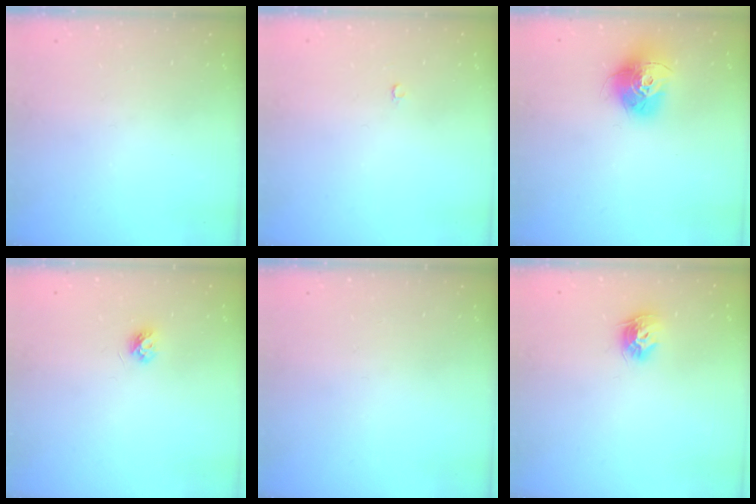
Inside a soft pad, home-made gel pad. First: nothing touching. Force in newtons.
{"total": 2.1, "press": 2.1, "slide": 0.2}
{"total": 14.1, "press": 14.1, "slide": 1.3}
{"total": 4.5, "press": 4.5, "slide": 0.6}
{"total": 0.0}
{"total": 8.7, "press": 8.7, "slide": 0.3}